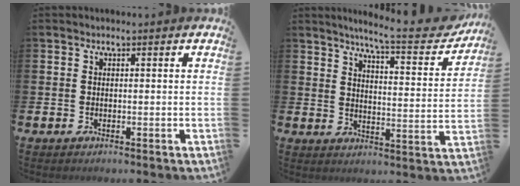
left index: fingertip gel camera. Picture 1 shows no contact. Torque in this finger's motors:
{"motor_torque": [0.41, -0.66, 0.08, 0.08]}